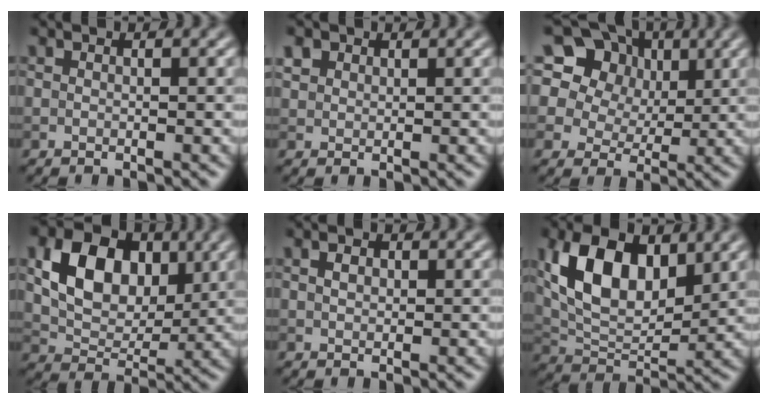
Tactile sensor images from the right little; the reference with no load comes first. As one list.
[{"total": 1.5, "force": [0.9, 1.2, 0.4], "torque": [-0.008, 0.004, 0.017]}, {"total": 16.6, "force": [8.8, 12.1, 7.1], "torque": [-0.182, 0.054, 0.155]}, {"total": 7.8, "force": [2.1, 5.5, 5.1], "torque": [-0.086, -0.001, 0.036]}, {"total": 1.1, "force": [0.3, 0.8, 0.7], "torque": [-0.014, 0.004, 0.003]}, {"total": 8.9, "force": [3.2, 5.0, 6.5], "torque": [-0.123, 0.001, 0.057]}]